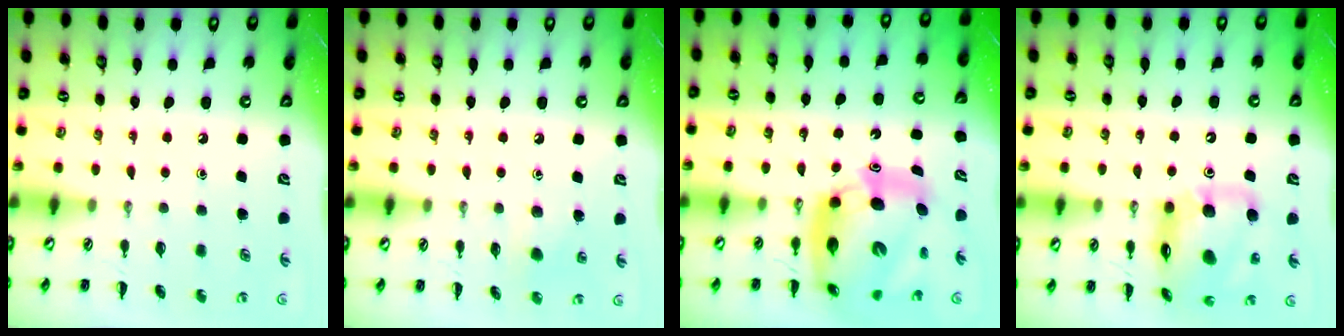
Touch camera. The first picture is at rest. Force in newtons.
{"total": 6.2, "press": 6.0, "slide": 1.5}
{"total": 17.4, "press": 16.7, "slide": 4.9}
{"total": 17.1, "press": 16.3, "slide": 5.0}